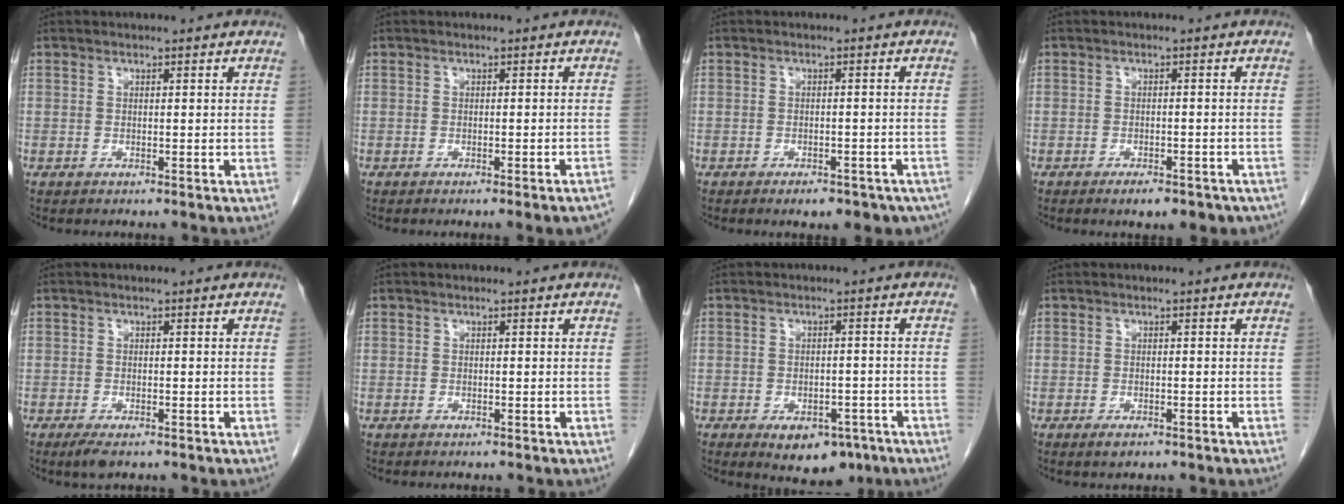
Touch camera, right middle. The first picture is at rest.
{"total": 4.2, "force": [-3.5, -0.3, 2.3], "torque": [-0.019, -0.006, -0.041]}
{"total": 7.5, "force": [-5.8, 3.3, 3.4], "torque": [-0.024, 0.007, -0.068]}
{"total": 5.8, "force": [-4.4, 2.1, 3.1], "torque": [-0.031, 0.000, -0.052]}
{"total": 2.3, "force": [-1.5, 0.8, 1.6], "torque": [-0.032, -0.005, -0.022]}
{"total": 0.0}
{"total": 7.7, "force": [-4.6, 4.3, 4.4], "torque": [-0.048, 0.003, -0.057]}
{"total": 1.5, "force": [-0.9, 0.6, 1.0], "torque": [-0.018, -0.001, -0.010]}